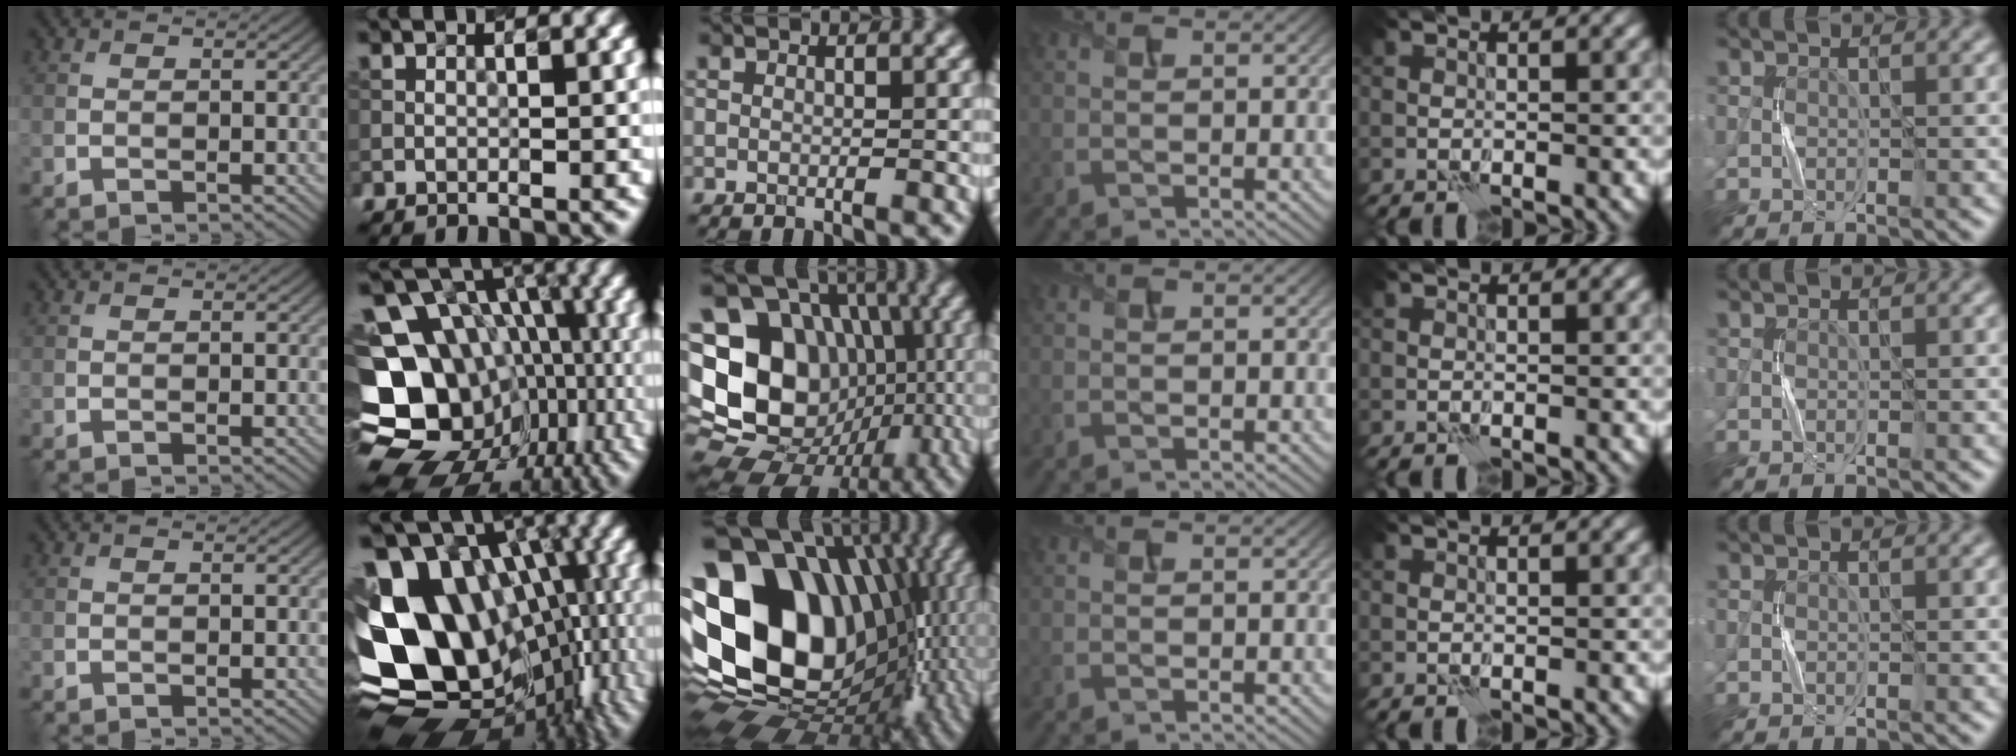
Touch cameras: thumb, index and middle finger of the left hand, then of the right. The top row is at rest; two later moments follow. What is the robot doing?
{"motion": "press", "object": "button"}